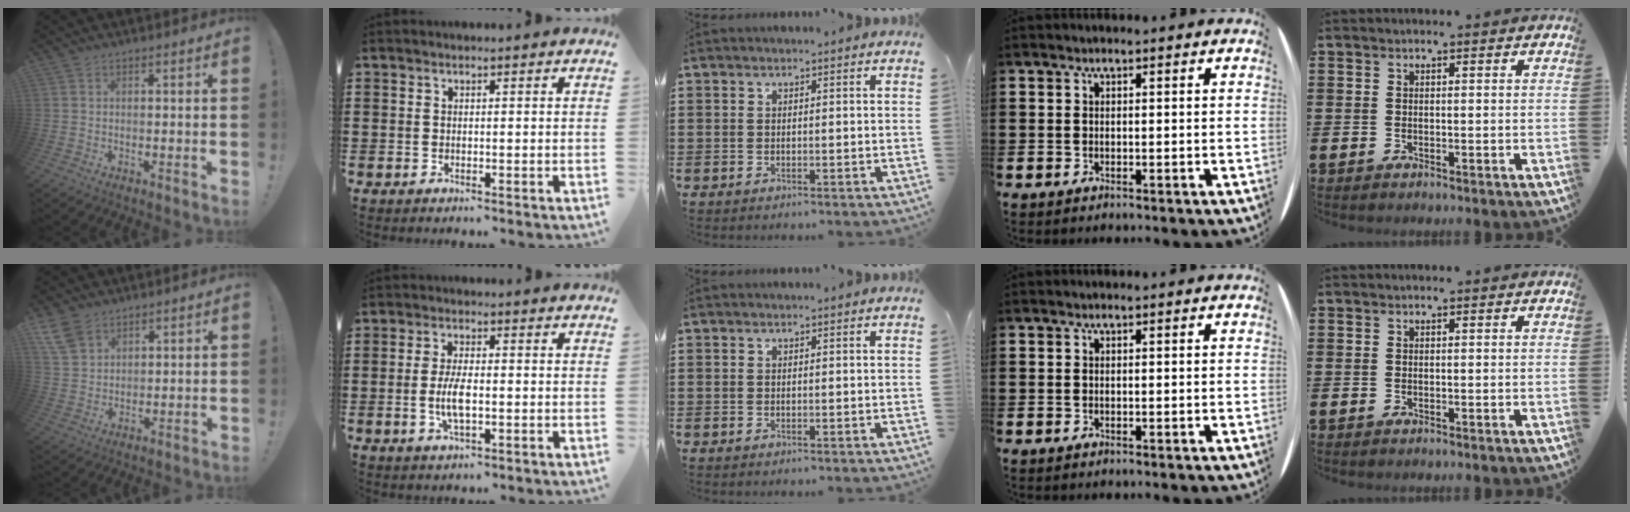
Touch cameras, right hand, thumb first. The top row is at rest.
{"thumb": {"total": 5.6, "force": [3.8, 3.3, 2.4], "torque": [-0.044, -0.014, 0.078]}, "index": {"total": 4.8, "force": [-0.8, 1.6, 4.5], "torque": [-0.101, -0.008, -0.020]}}